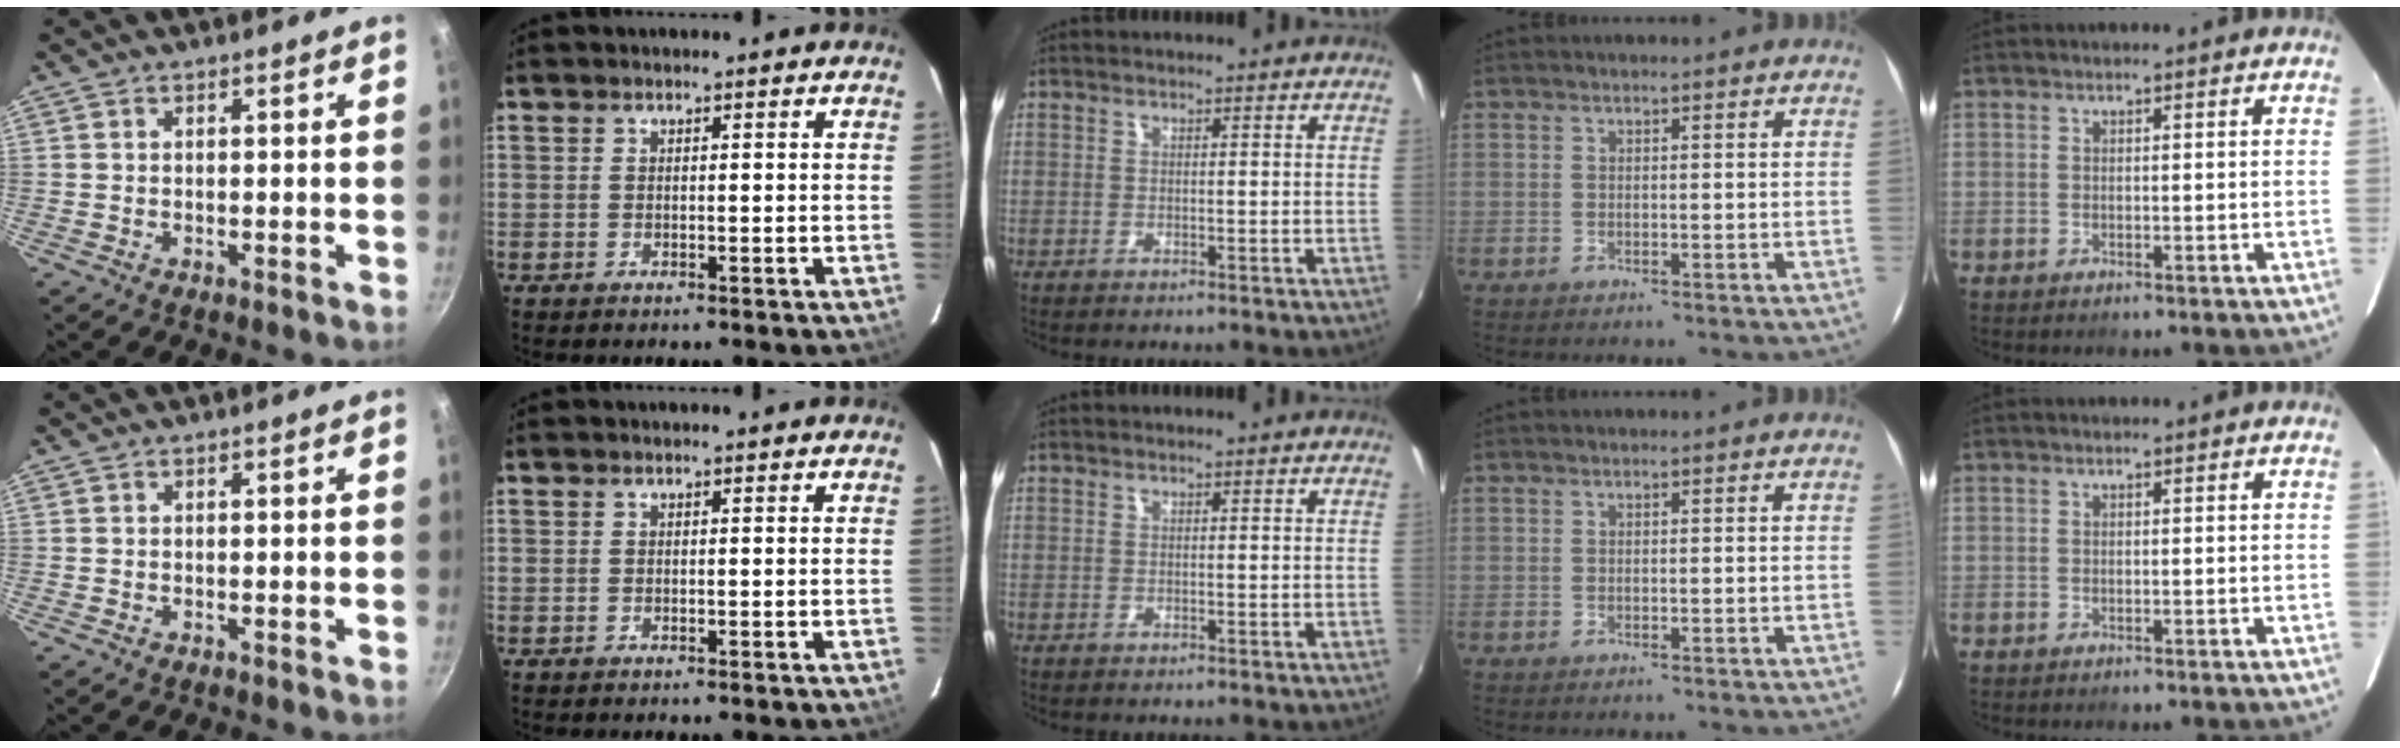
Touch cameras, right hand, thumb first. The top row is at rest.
{}